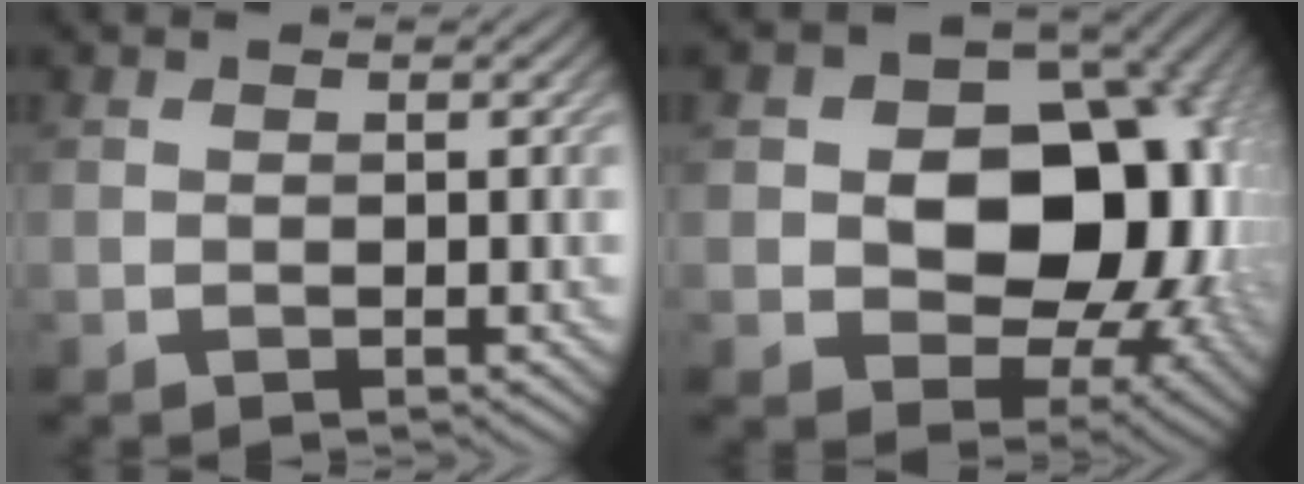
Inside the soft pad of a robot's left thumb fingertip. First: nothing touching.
{"total": 16.7, "force": [0.6, 12.1, 11.5], "torque": [-0.133, -0.009, 0.011]}